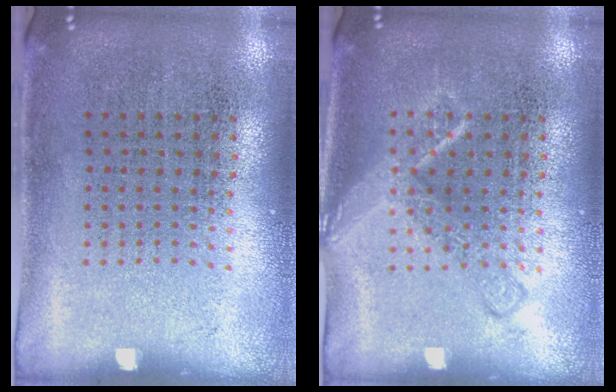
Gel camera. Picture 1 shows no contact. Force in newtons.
{"total": 2.3, "press": 2.3, "slide": 0.3}